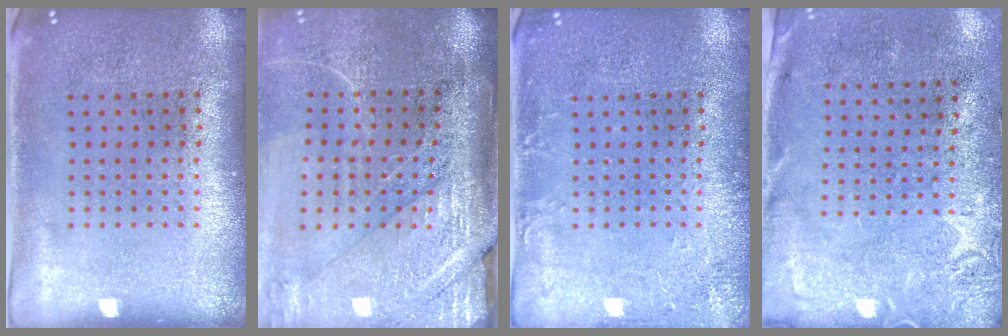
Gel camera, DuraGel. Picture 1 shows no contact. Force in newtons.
{"total": 4.2, "press": 3.6, "slide": 2.1}
{"total": 2.1, "press": 2.1, "slide": 0.1}
{"total": 2.8, "press": 2.2, "slide": 1.8}